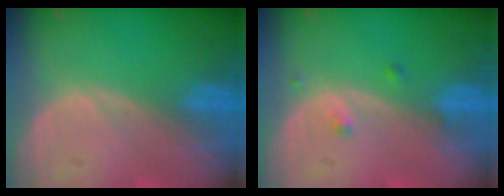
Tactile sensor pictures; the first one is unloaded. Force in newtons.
{"total": 1.3, "press": 1.3, "slide": 0.0}